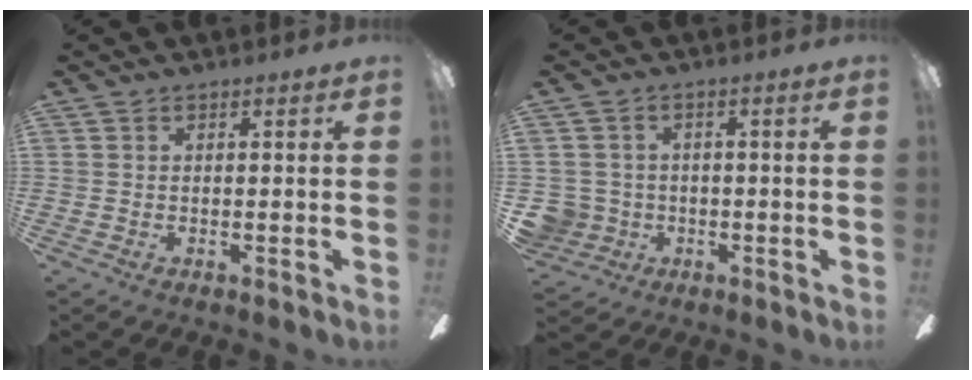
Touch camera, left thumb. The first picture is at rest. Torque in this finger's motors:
{"motor_torque": [-0.19, 0.15, -0.31, 0.13, -0.01]}